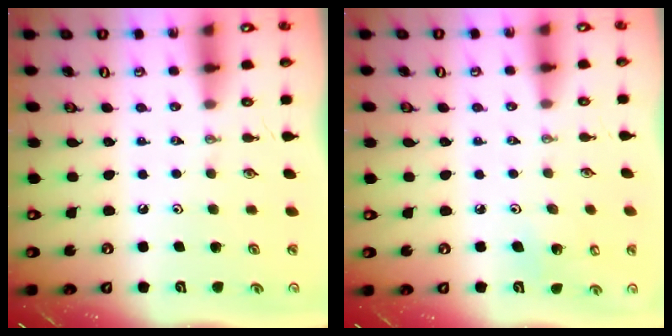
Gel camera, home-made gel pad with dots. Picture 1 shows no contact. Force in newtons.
{"total": 5.0, "press": 4.9, "slide": 1.2}